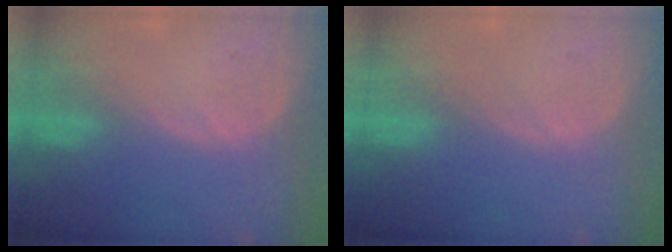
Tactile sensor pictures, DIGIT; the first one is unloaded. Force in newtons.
{"total": 0.0}